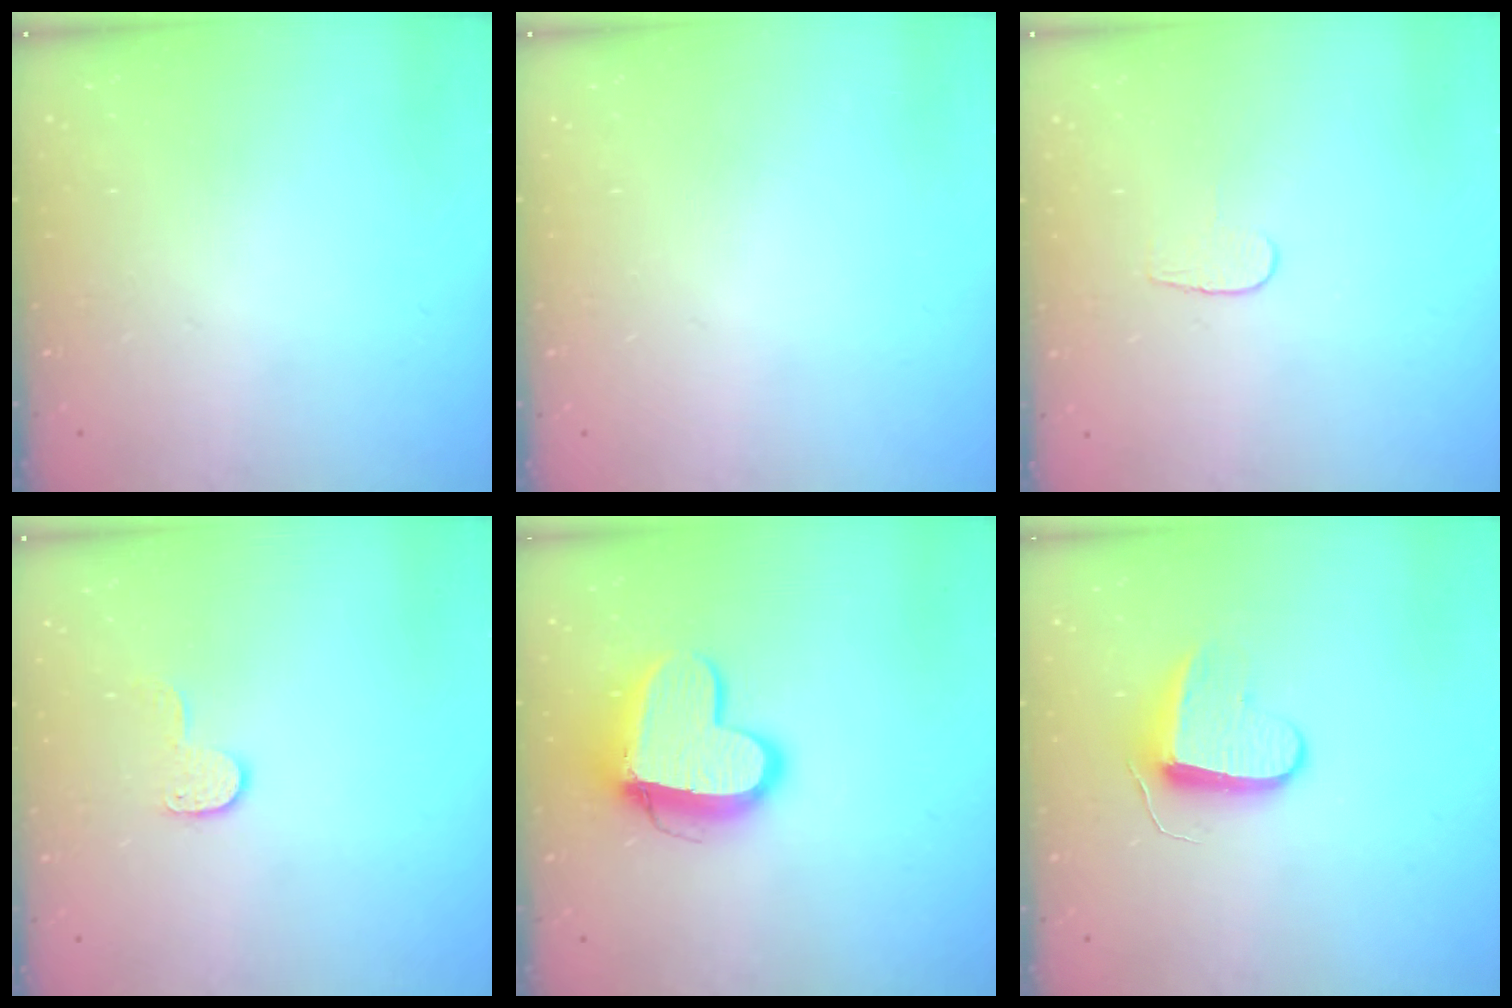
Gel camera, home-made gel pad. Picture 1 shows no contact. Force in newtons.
{"total": 0.0}
{"total": 3.7, "press": 3.7, "slide": 0.3}
{"total": 5.9, "press": 5.9, "slide": 0.5}
{"total": 13.5, "press": 13.5, "slide": 1.1}
{"total": 8.7, "press": 8.7, "slide": 0.5}